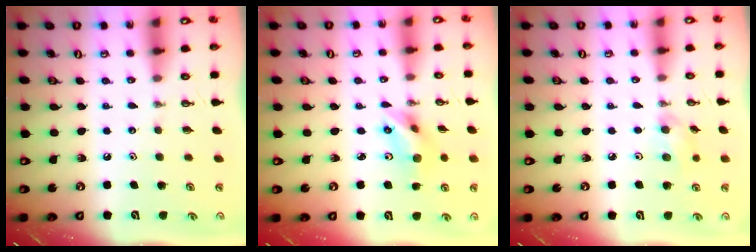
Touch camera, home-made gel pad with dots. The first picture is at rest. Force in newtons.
{"total": 7.1, "press": 6.5, "slide": 2.9}
{"total": 7.4, "press": 5.6, "slide": 4.8}